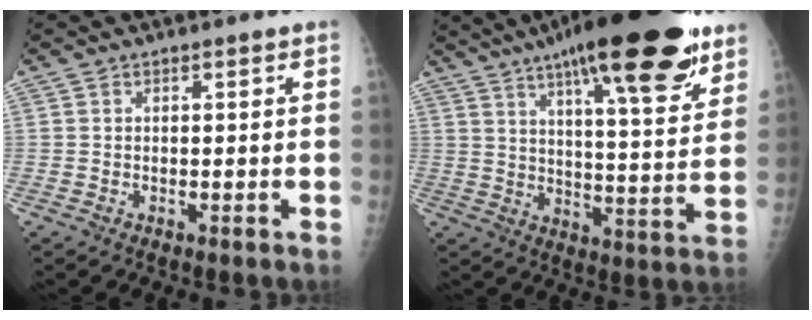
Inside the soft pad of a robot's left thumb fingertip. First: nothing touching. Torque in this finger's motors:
{"motor_torque": [1.04, 0.18, 1.49, -1.29, 0.32]}